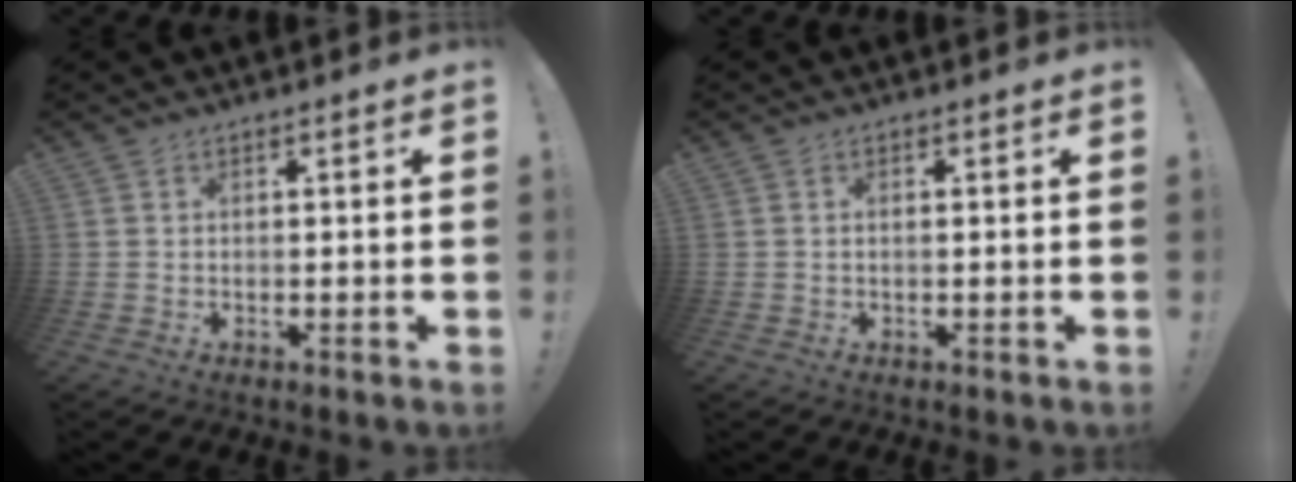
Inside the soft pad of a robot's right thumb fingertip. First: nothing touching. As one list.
[{"total": 0.8, "force": [-0.1, 0.2, 0.8], "torque": [-0.020, 0.004, 0.000]}]